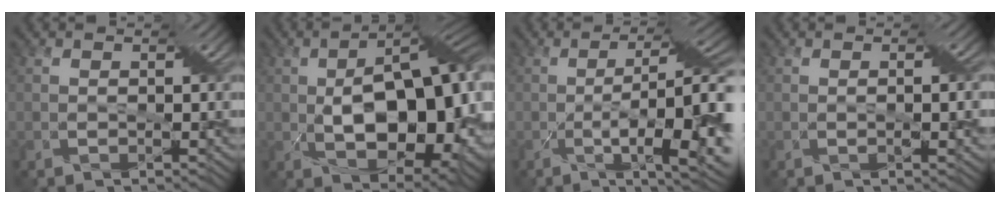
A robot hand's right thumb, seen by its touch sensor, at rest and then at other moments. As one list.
[{"total": 16.5, "force": [-0.7, 8.2, 14.3], "torque": [-0.206, 0.004, -0.008]}, {"total": 13.1, "force": [-2.5, 3.2, 12.4], "torque": [-0.187, 0.004, -0.031]}, {"total": 2.2, "force": [0.0, 0.3, 2.2], "torque": [-0.036, 0.002, 0.001]}]